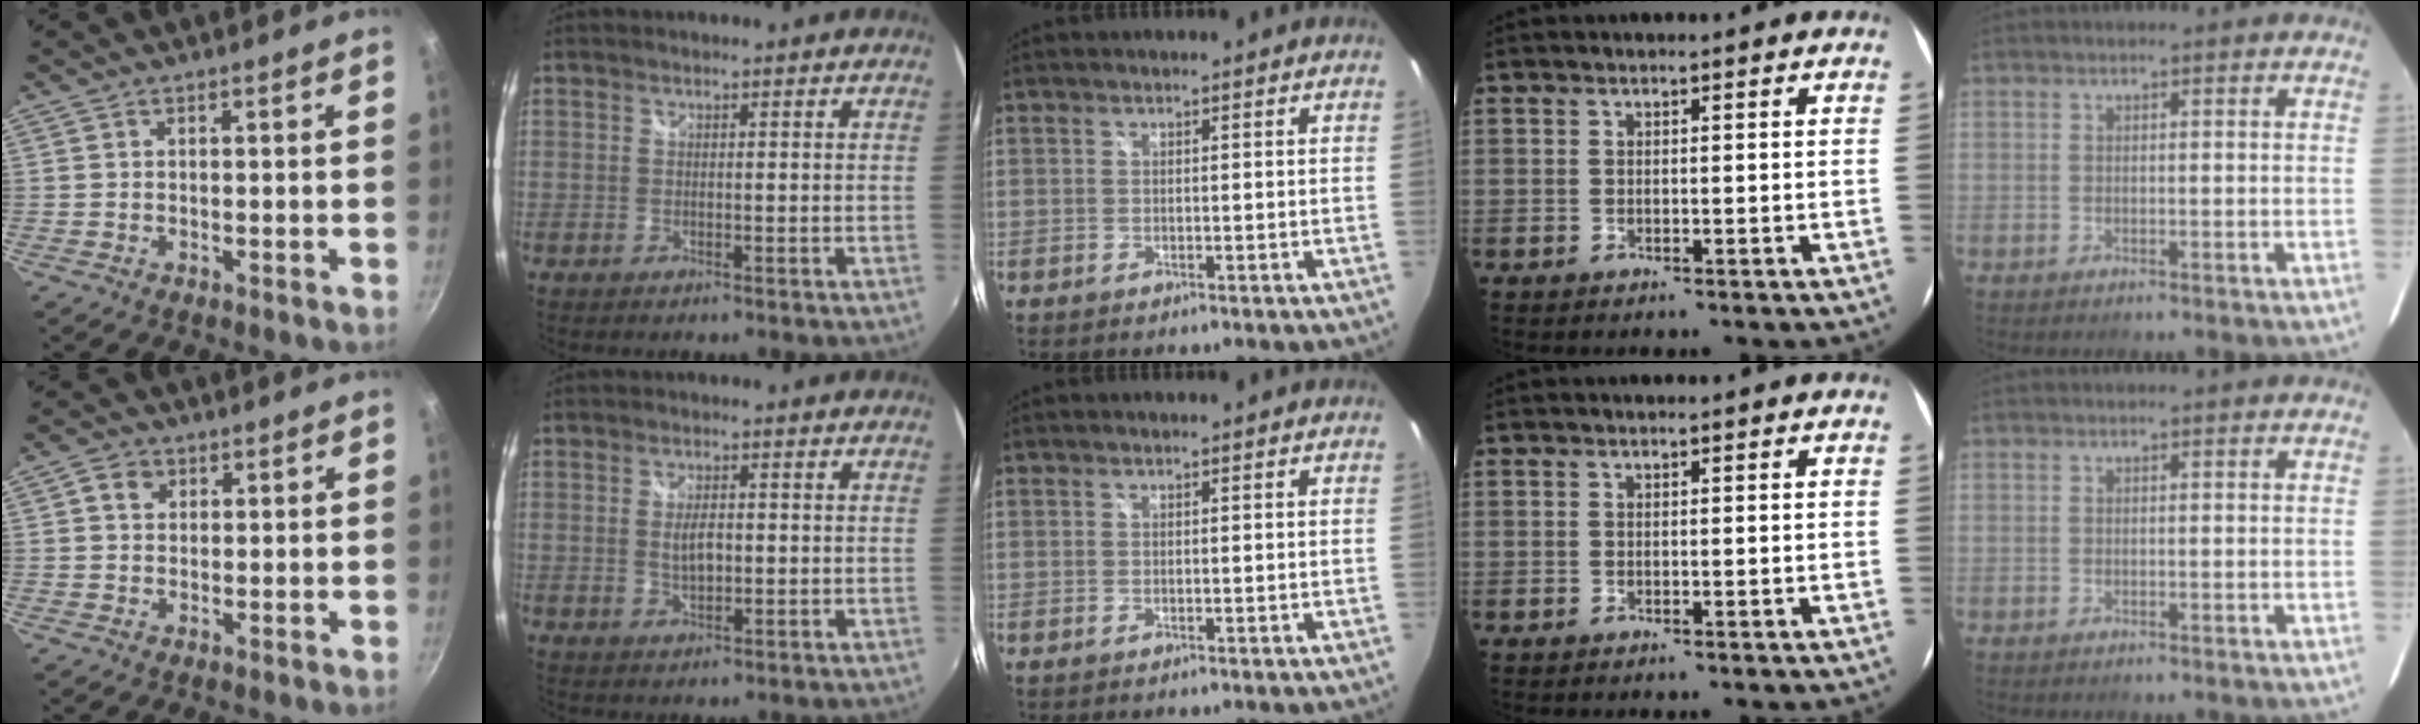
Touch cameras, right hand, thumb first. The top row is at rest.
{"thumb": {"total": 3.2, "force": [1.2, 2.6, 1.5], "torque": [-0.009, 0.001, 0.015]}, "index": {"total": 3.8, "force": [-0.1, 1.8, 3.3], "torque": [-0.057, -0.002, 0.000]}}